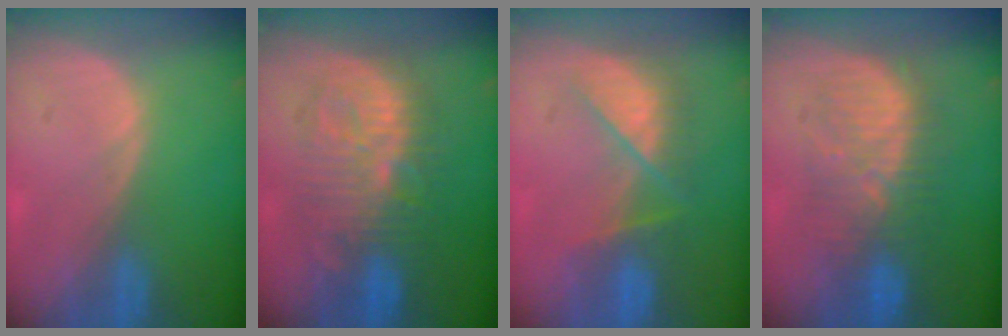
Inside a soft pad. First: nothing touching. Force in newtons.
{"total": 9.6, "press": 9.6, "slide": 0.2}
{"total": 7.1, "press": 6.9, "slide": 1.2}
{"total": 8.6, "press": 8.6, "slide": 1.0}